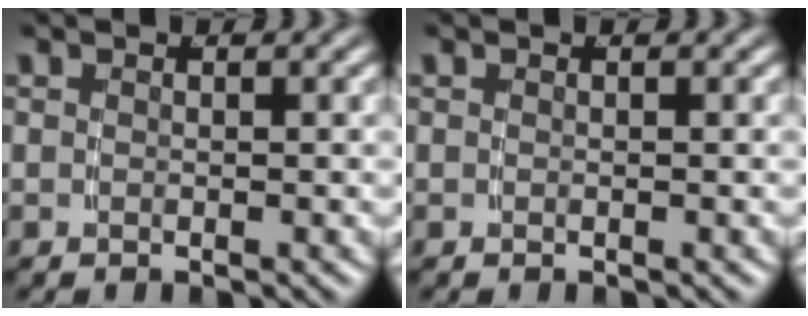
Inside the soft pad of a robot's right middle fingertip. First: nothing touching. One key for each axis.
{"total": 0.0}